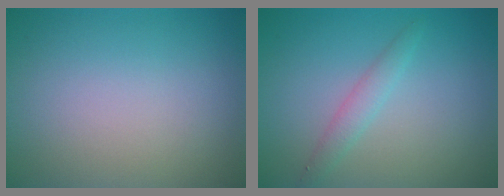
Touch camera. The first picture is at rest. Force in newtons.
{"total": 1.6, "press": 1.6, "slide": 0.0}